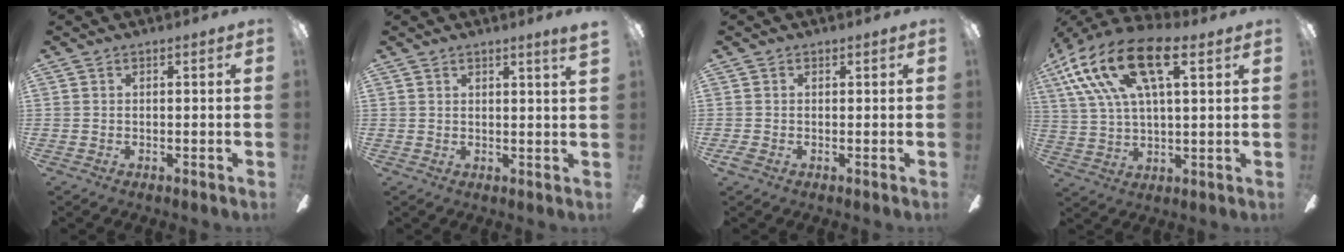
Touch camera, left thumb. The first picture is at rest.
{"total": 2.4, "force": [2.0, -0.6, 1.1], "torque": [-0.024, -0.009, 0.035]}
{"total": 1.1, "force": [-0.2, 1.0, 0.5], "torque": [-0.007, 0.001, -0.003]}
{"total": 19.3, "force": [10.3, 7.9, 14.2], "torque": [-0.305, -0.029, 0.174]}